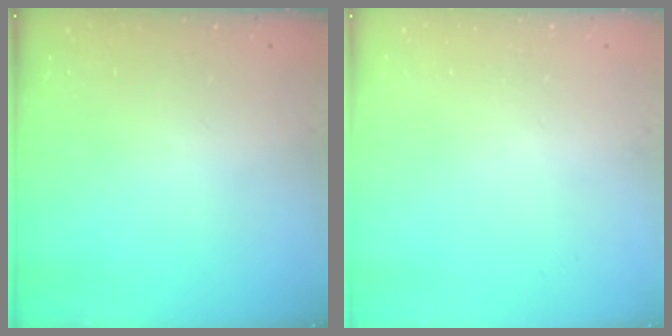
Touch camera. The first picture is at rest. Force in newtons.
{"total": 0.0}